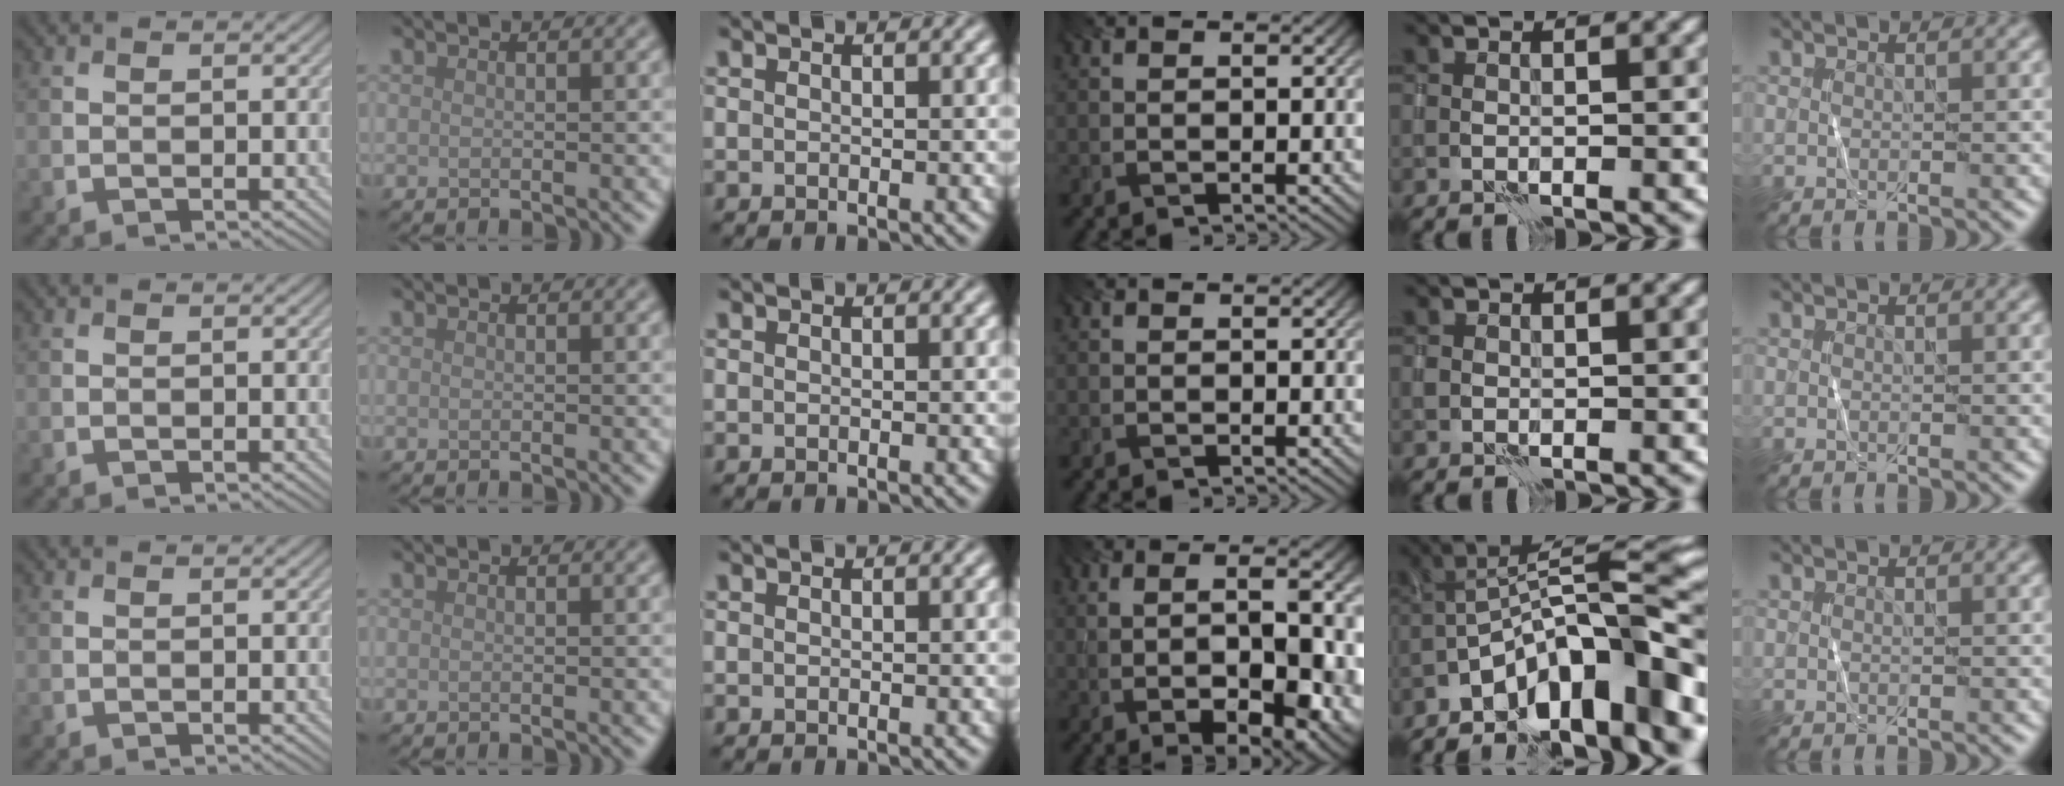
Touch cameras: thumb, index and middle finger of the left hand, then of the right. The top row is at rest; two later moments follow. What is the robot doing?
{"motion": "wrap", "object": "sponge"}